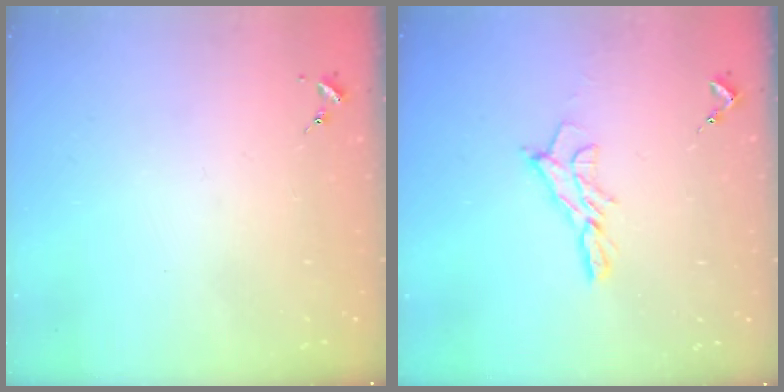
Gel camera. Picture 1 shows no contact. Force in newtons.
{"total": 9.9, "press": 9.9, "slide": 0.7}